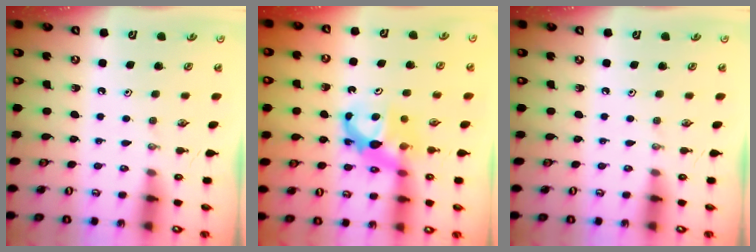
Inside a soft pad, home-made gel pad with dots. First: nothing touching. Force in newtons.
{"total": 6.9, "press": 6.9, "slide": 0.1}
{"total": 0.0}